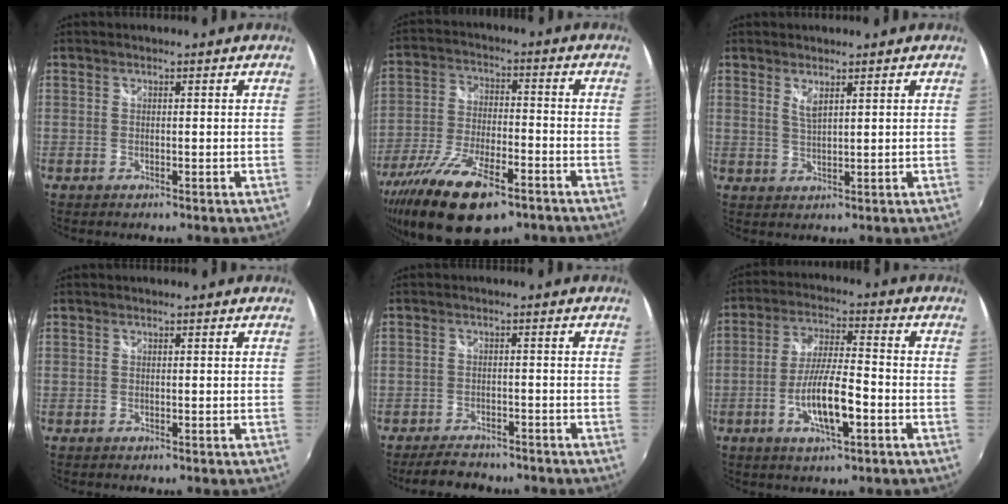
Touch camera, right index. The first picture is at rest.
{"total": 18.8, "force": [-12.1, 6.8, 12.7], "torque": [-0.260, -0.051, -0.211]}
{"total": 2.3, "force": [1.5, 0.5, 1.7], "torque": [-0.031, -0.004, 0.025]}
{"total": 0.0}
{"total": 6.3, "force": [-5.4, 2.6, 1.9], "torque": [-0.060, 0.004, -0.080]}
{"total": 10.6, "force": [-3.9, 2.2, 9.6], "torque": [-0.186, -0.006, -0.070]}